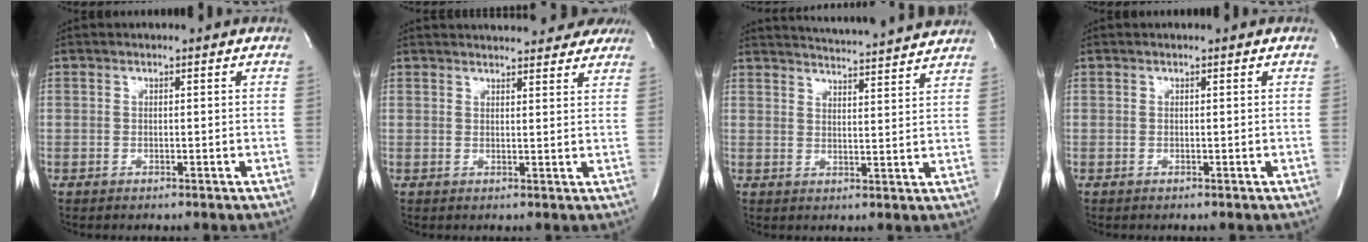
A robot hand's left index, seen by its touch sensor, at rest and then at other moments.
{"total": 16.3, "force": [15.3, 3.3, 4.7], "torque": [-0.060, 0.015, 0.178]}
{"total": 15.8, "force": [15.0, -0.1, 4.7], "torque": [-0.083, -0.015, 0.192]}
{"total": 0.0}